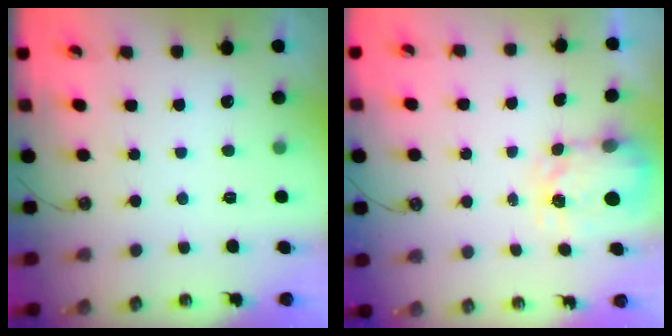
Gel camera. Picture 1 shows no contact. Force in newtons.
{"total": 3.7, "press": 3.7, "slide": 0.5}